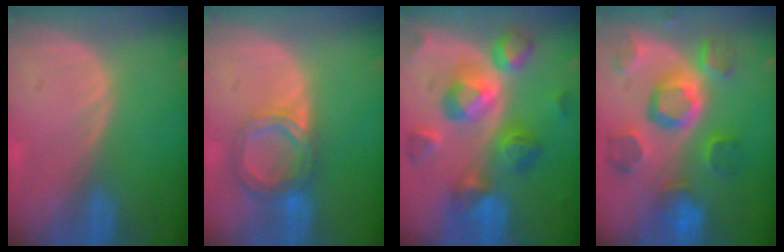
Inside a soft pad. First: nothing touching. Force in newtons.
{"total": 6.5, "press": 5.8, "slide": 3.1}
{"total": 10.9, "press": 10.9, "slide": 1.0}
{"total": 11.3, "press": 10.0, "slide": 5.3}